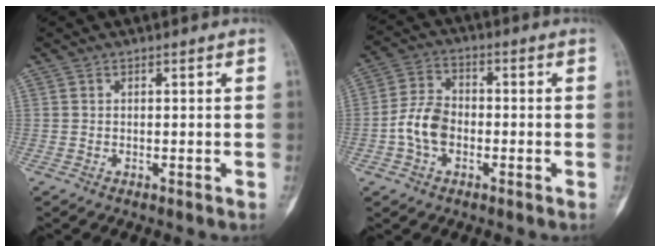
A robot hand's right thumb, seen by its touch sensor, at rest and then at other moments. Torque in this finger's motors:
{"motor_torque": [0.04, 0.04, 0.33, -0.33, 0.04]}